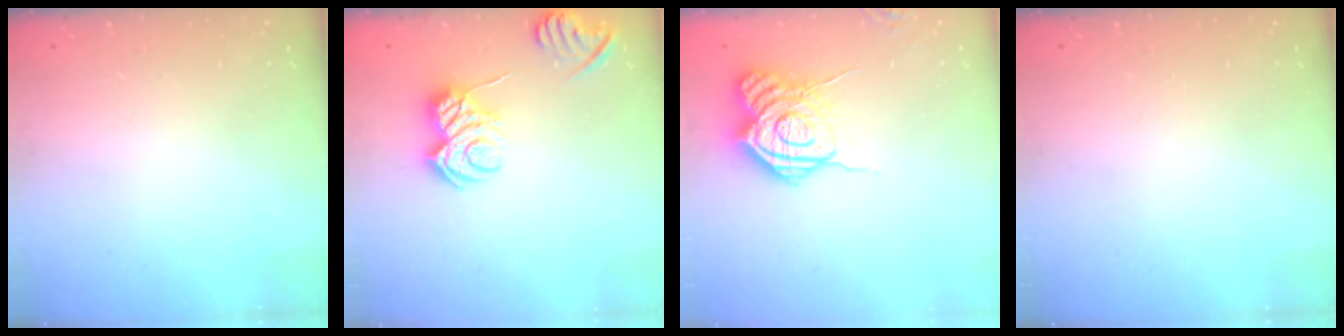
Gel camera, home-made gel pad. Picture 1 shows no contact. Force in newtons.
{"total": 8.0, "press": 8.0, "slide": 0.7}
{"total": 15.5, "press": 15.5, "slide": 1.1}
{"total": 0.0}